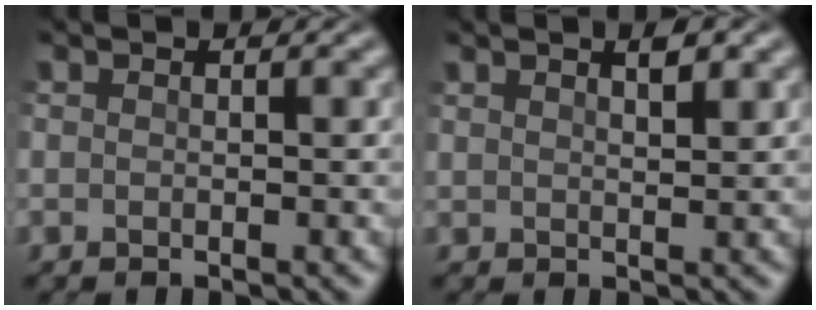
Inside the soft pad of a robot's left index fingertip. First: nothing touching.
{"total": 1.7, "force": [1.2, 0.4, 1.2], "torque": [-0.017, 0.001, 0.019]}